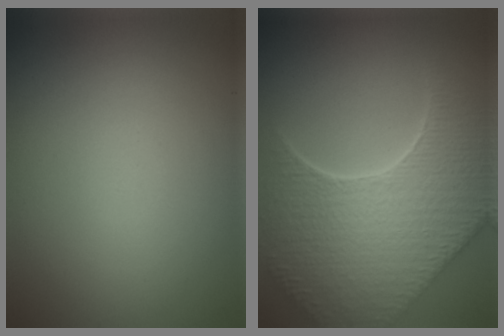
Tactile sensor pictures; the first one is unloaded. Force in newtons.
{"total": 9.5, "press": 6.8, "slide": 6.7}